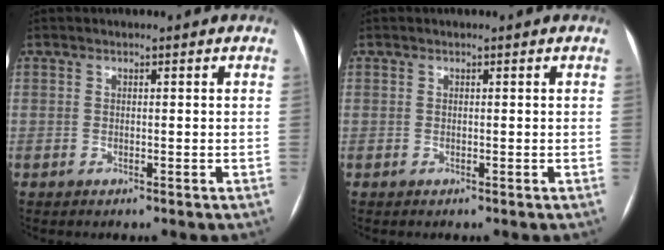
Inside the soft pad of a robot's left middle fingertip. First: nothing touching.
{"total": 0.0}